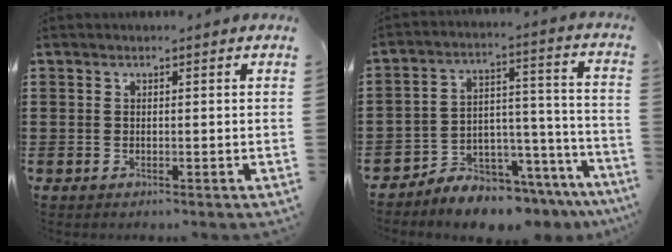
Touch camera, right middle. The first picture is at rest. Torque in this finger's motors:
{"motor_torque": [1.24, -0.90, 0.62, 0.16]}